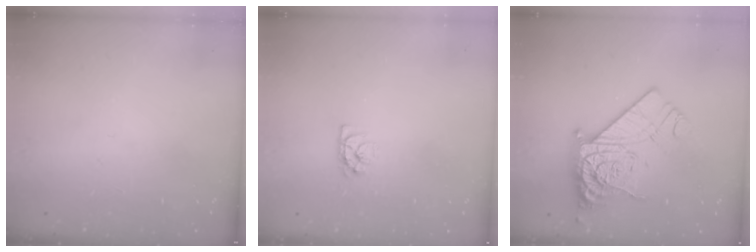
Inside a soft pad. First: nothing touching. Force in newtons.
{"total": 3.9, "press": 3.9, "slide": 0.3}
{"total": 12.2, "press": 12.1, "slide": 1.4}